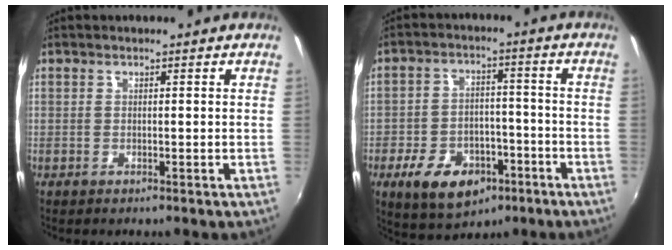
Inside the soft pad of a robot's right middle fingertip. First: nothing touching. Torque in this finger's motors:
{"motor_torque": [1.18, -0.96, 0.17, 0.13]}